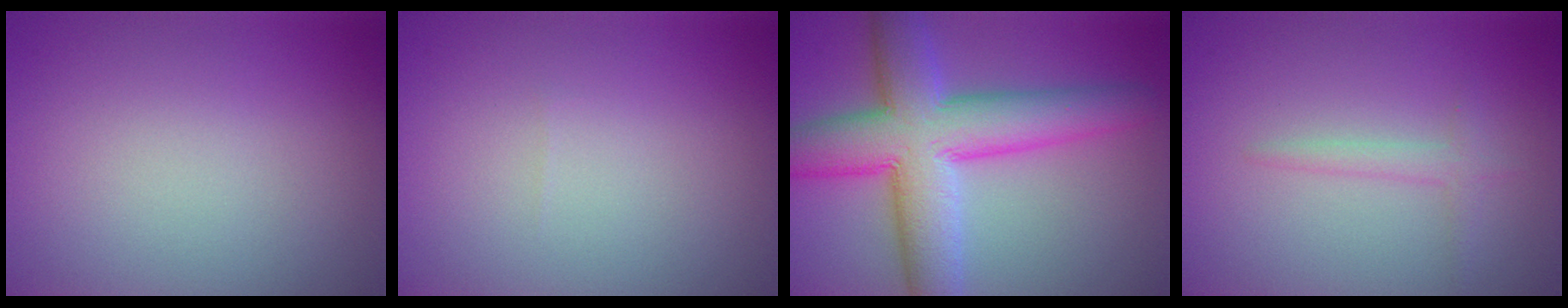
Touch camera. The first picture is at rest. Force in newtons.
{"total": 0.0}
{"total": 10.4, "press": 10.4, "slide": 0.3}
{"total": 1.5, "press": 1.5, "slide": 0.1}